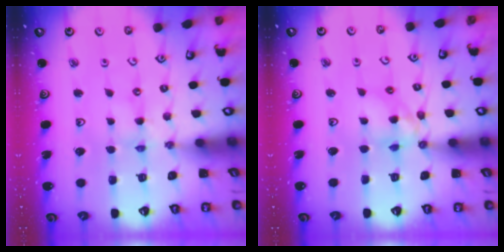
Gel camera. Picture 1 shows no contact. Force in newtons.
{"total": 9.2, "press": 9.1, "slide": 0.7}